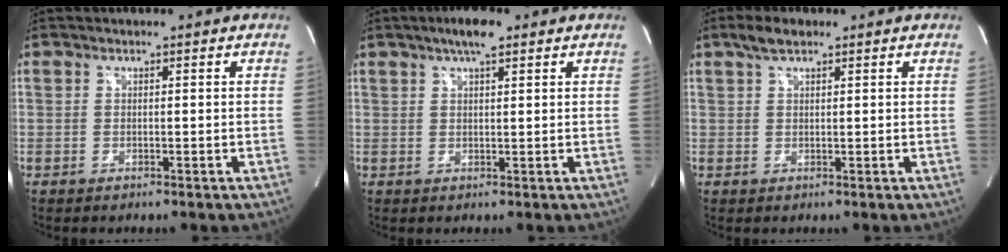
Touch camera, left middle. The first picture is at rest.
{"total": 4.3, "force": [2.9, 0.8, 3.2], "torque": [-0.061, 0.009, 0.047]}
{"total": 2.9, "force": [2.1, 1.1, 1.8], "torque": [-0.043, 0.010, 0.041]}